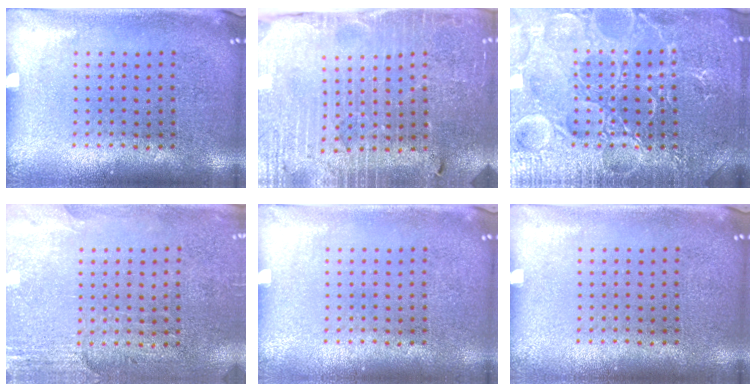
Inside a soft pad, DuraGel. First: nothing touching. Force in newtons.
{"total": 3.5, "press": 3.4, "slide": 0.6}
{"total": 7.4, "press": 7.4, "slide": 0.9}
{"total": 2.8, "press": 2.5, "slide": 1.2}
{"total": 0.0}
{"total": 0.0}